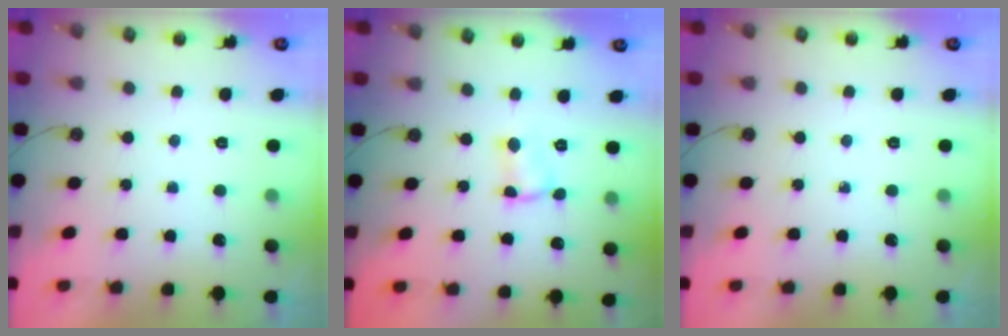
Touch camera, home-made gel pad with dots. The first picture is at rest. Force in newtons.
{"total": 1.9, "press": 1.9, "slide": 0.4}
{"total": 0.0}